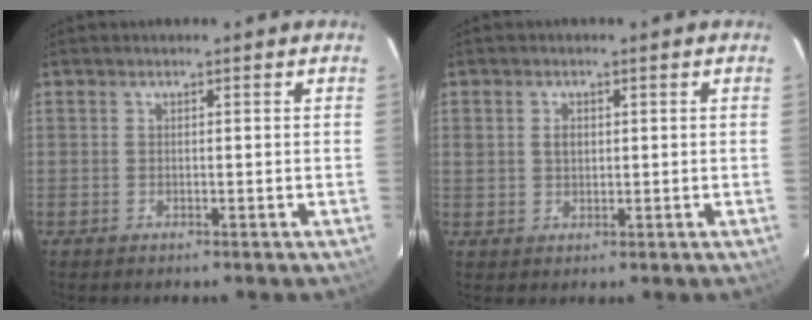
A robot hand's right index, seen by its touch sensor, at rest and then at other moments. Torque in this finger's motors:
{"motor_torque": [0.02, 0.02, 0.03, 0.03]}